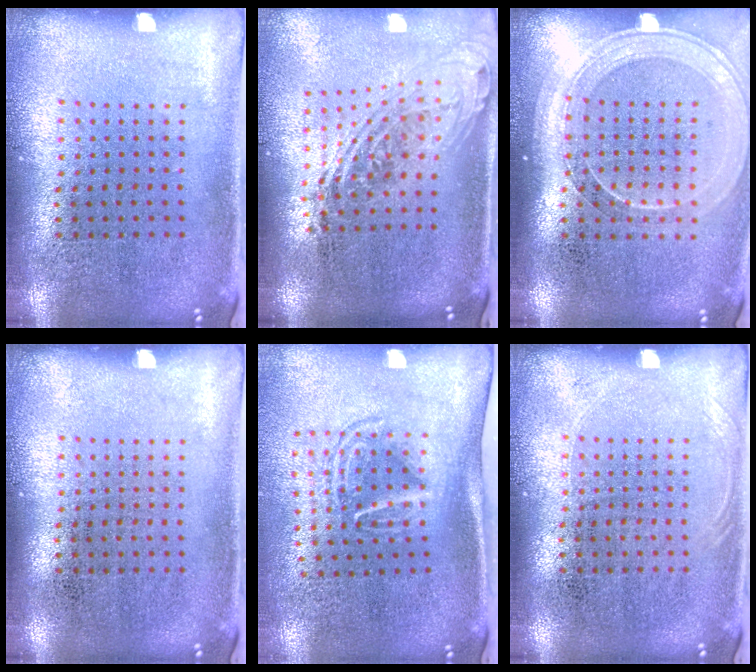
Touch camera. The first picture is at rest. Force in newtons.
{"total": 2.1, "press": 1.6, "slide": 1.4}
{"total": 1.8, "press": 1.6, "slide": 0.8}
{"total": 0.0}
{"total": 1.7, "press": 1.2, "slide": 1.2}
{"total": 0.7, "press": 0.6, "slide": 0.2}